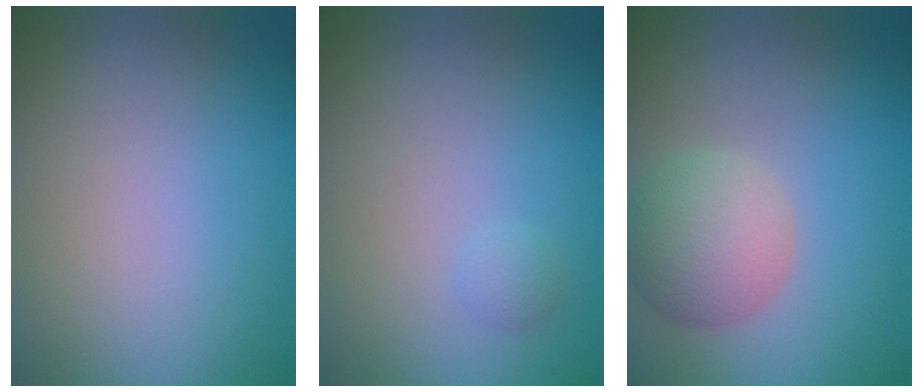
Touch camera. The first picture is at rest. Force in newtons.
{"total": 0.7, "press": 0.7, "slide": 0.1}
{"total": 4.7, "press": 4.7, "slide": 0.1}